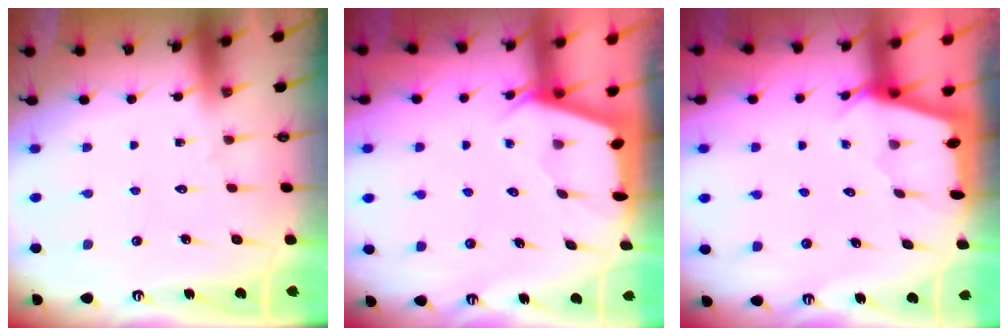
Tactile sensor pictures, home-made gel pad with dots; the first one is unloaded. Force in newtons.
{"total": 2.1, "press": 2.0, "slide": 0.3}
{"total": 2.2, "press": 2.2, "slide": 0.3}